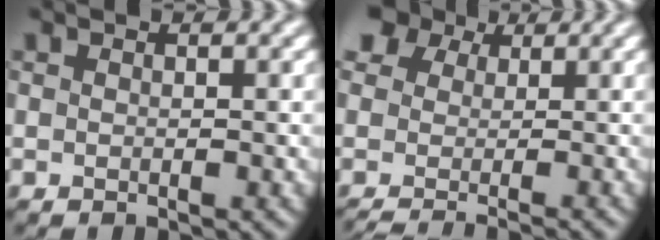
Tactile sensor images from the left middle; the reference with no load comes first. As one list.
[{"total": 4.5, "force": [-0.4, 3.6, 2.7], "torque": [-0.029, -0.004, -0.002]}]